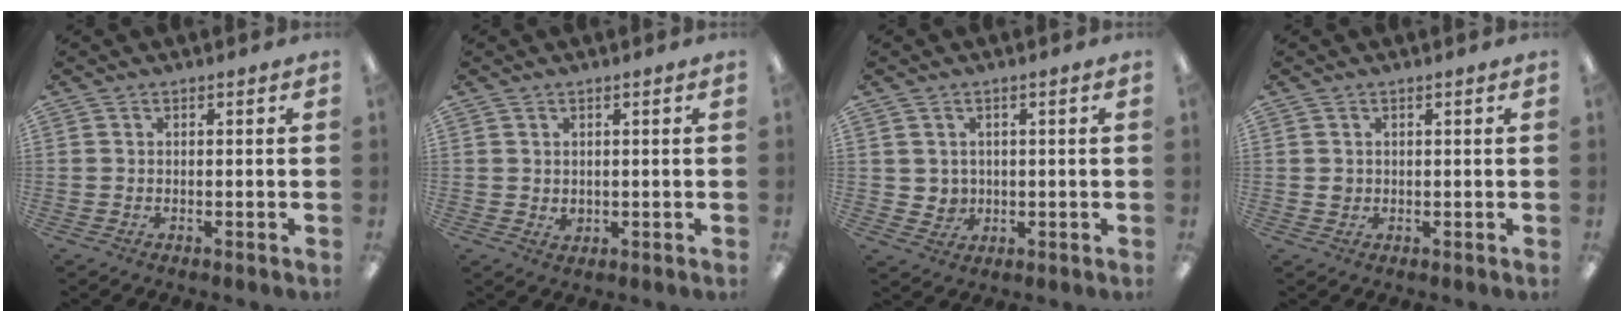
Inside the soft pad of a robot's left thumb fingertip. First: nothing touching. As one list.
[{"total": 1.5, "force": [1.0, 0.9, 0.6], "torque": [-0.012, 0.001, 0.018]}, {"total": 3.3, "force": [1.6, 2.8, -0.1], "torque": [-0.001, -0.006, 0.029]}, {"total": 1.1, "force": [0.4, 0.9, 0.3], "torque": [-0.008, 0.004, 0.006]}]